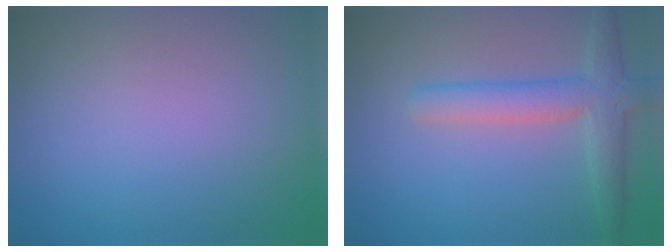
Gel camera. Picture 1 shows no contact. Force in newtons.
{"total": 4.1, "press": 4.1, "slide": 0.2}